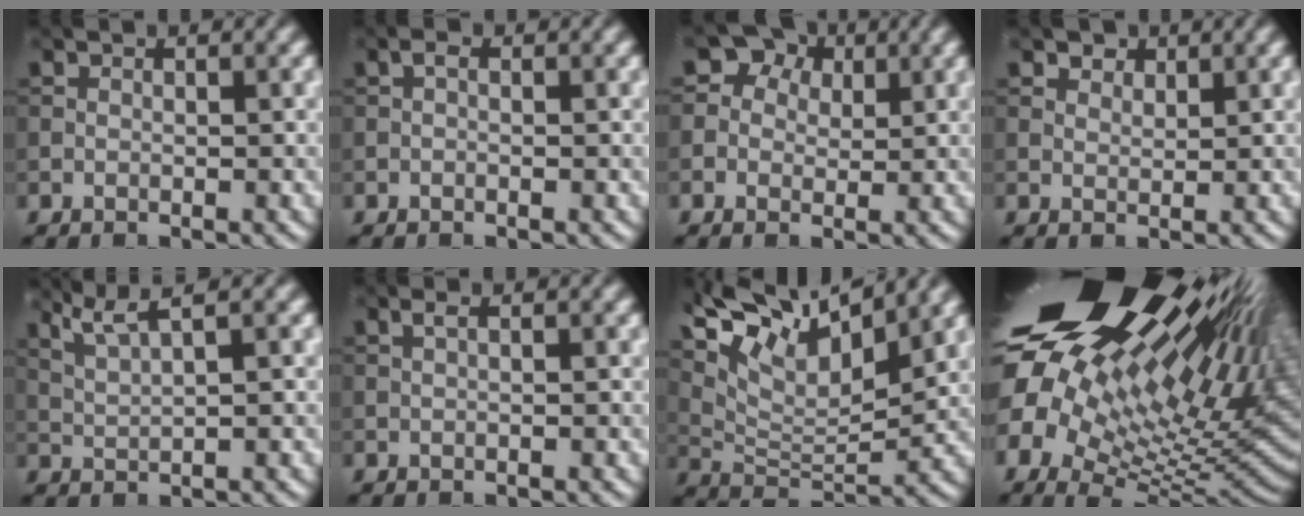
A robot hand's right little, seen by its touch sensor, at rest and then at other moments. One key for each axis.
{"total": 0.7, "fx": 0.0, "fy": 0.4, "fz": 0.6, "tx": -0.010, "ty": 0.002, "tz": -0.002}
{"total": 5.3, "fx": 2.1, "fy": 4.4, "fz": 2.2, "tx": -0.026, "ty": 0.012, "tz": 0.003}
{"total": 1.9, "fx": 1.5, "fy": 1.0, "fz": 0.6, "tx": -0.012, "ty": -0.007, "tz": 0.027}
{"total": 3.4, "fx": 2.2, "fy": 0.5, "fz": 2.5, "tx": -0.047, "ty": 0.008, "tz": 0.052}
{"total": 0.7, "fx": 0.3, "fy": 0.1, "fz": 0.6, "tx": -0.015, "ty": 0.005, "tz": 0.006}
{"total": 9.1, "fx": 6.2, "fy": 2.8, "fz": 6.0, "tx": -0.114, "ty": 0.006, "tz": 0.118}
{"total": 22.2, "fx": 9.2, "fy": 12.0, "fz": 16.2, "tx": -0.290, "ty": 0.011, "tz": 0.166}